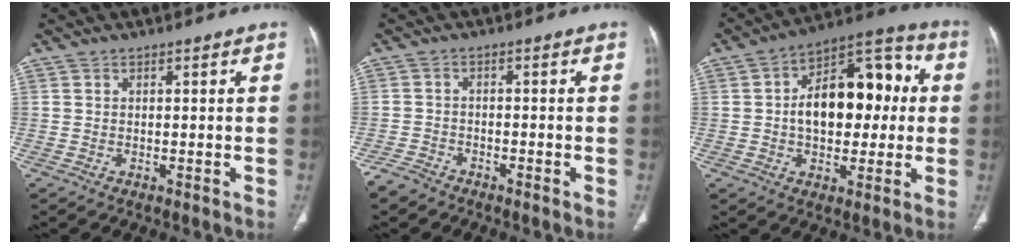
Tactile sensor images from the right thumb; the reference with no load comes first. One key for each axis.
{"total": 3.0, "fx": -2.7, "fy": 1.2, "fz": 0.7, "tx": -0.019, "ty": 0.003, "tz": -0.054}
{"total": 18.7, "fx": 1.3, "fy": 11.3, "fz": 14.9, "tx": -0.181, "ty": 0.038, "tz": 0.017}